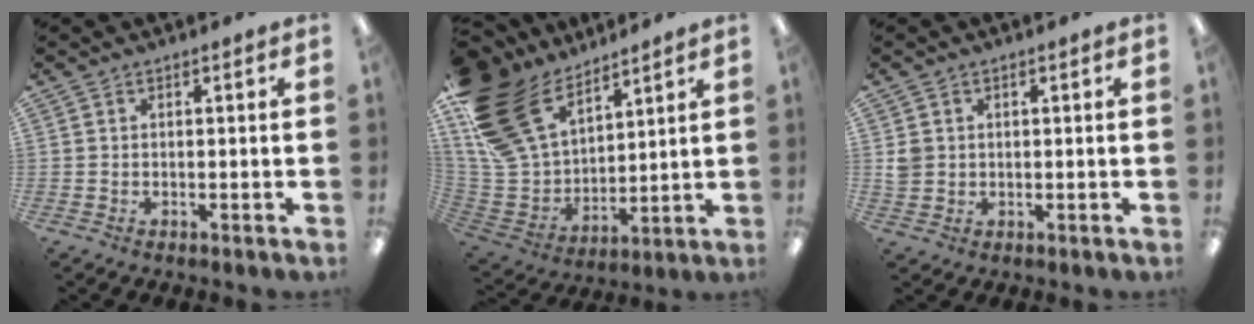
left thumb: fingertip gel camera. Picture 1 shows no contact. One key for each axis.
{"total": 22.0, "fx": 13.5, "fy": 13.2, "fz": 11.4, "tx": -0.264, "ty": -0.065, "tz": 0.258}
{"total": 2.9, "fx": 0.6, "fy": 2.8, "fz": 0.6, "tx": -0.009, "ty": 0.001, "tz": 0.008}